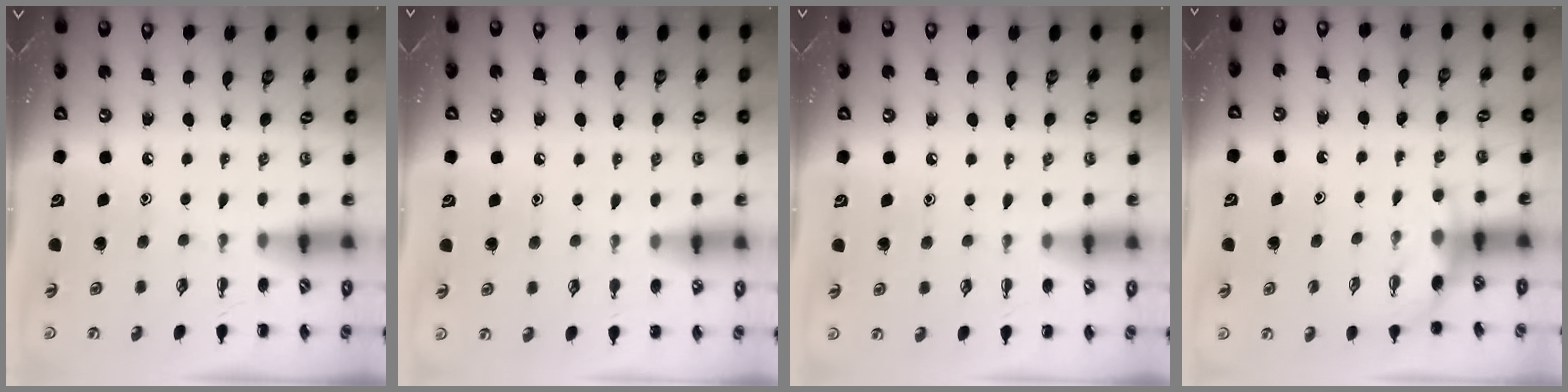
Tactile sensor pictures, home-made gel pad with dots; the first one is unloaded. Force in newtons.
{"total": 5.0, "press": 4.7, "slide": 1.5}
{"total": 4.7, "press": 4.4, "slide": 1.6}
{"total": 3.0, "press": 2.9, "slide": 0.9}